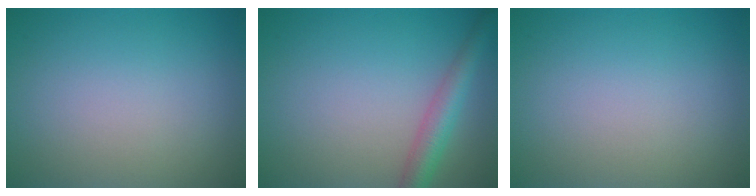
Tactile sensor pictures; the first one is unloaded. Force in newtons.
{"total": 3.4, "press": 3.4, "slide": 0.2}
{"total": 0.0}